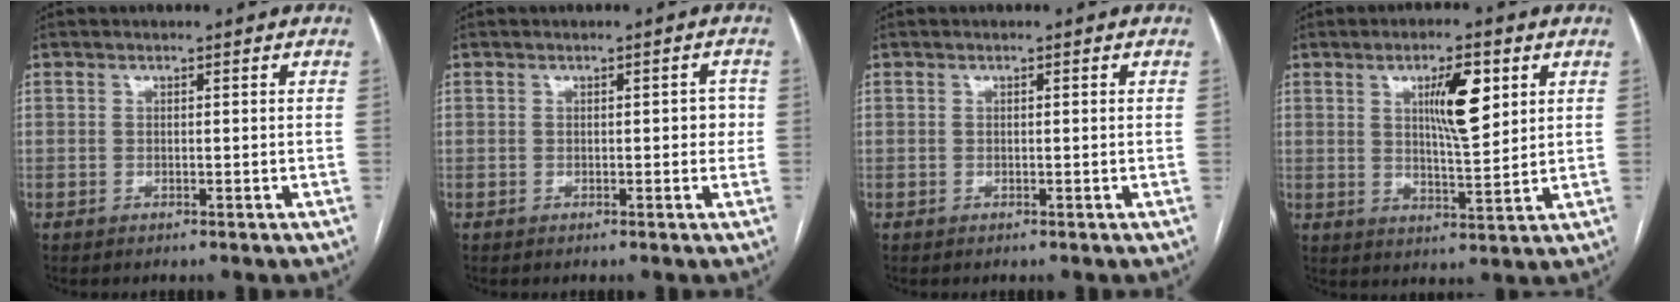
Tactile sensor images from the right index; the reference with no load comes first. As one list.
[{"total": 2.0, "force": [-0.1, 0.9, 1.8], "torque": [-0.013, 0.005, -0.002]}, {"total": 0.0}, {"total": 8.3, "force": [3.1, 1.6, 7.5], "torque": [-0.126, 0.000, 0.053]}]